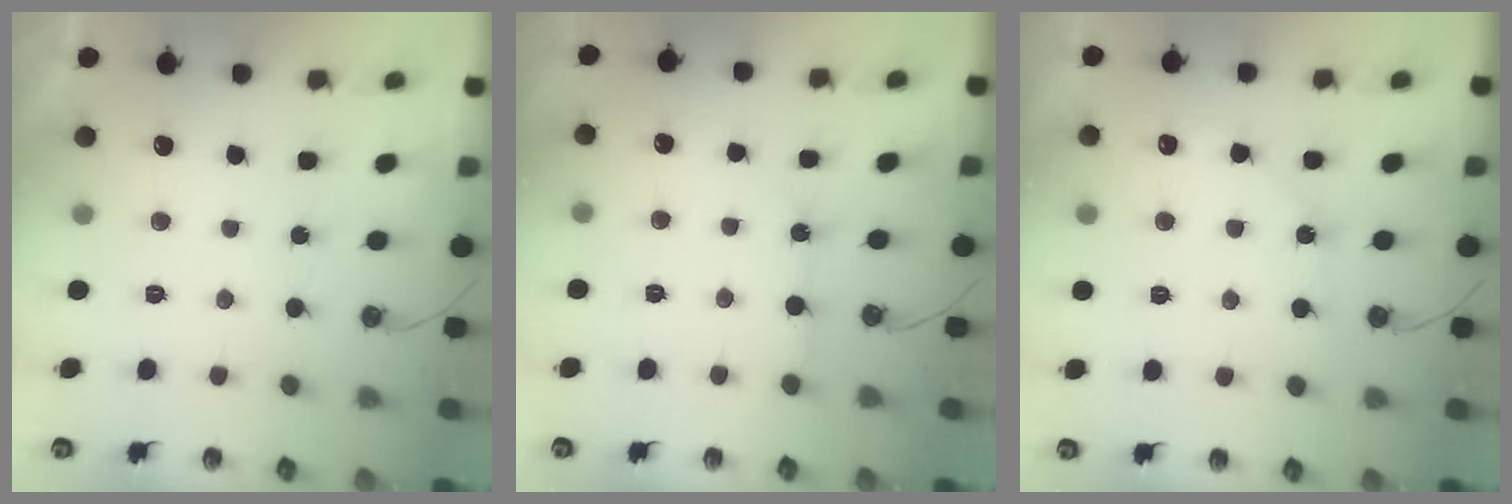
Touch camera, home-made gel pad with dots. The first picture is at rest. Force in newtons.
{"total": 3.6, "press": 3.6, "slide": 0.2}
{"total": 6.0, "press": 6.0, "slide": 0.8}